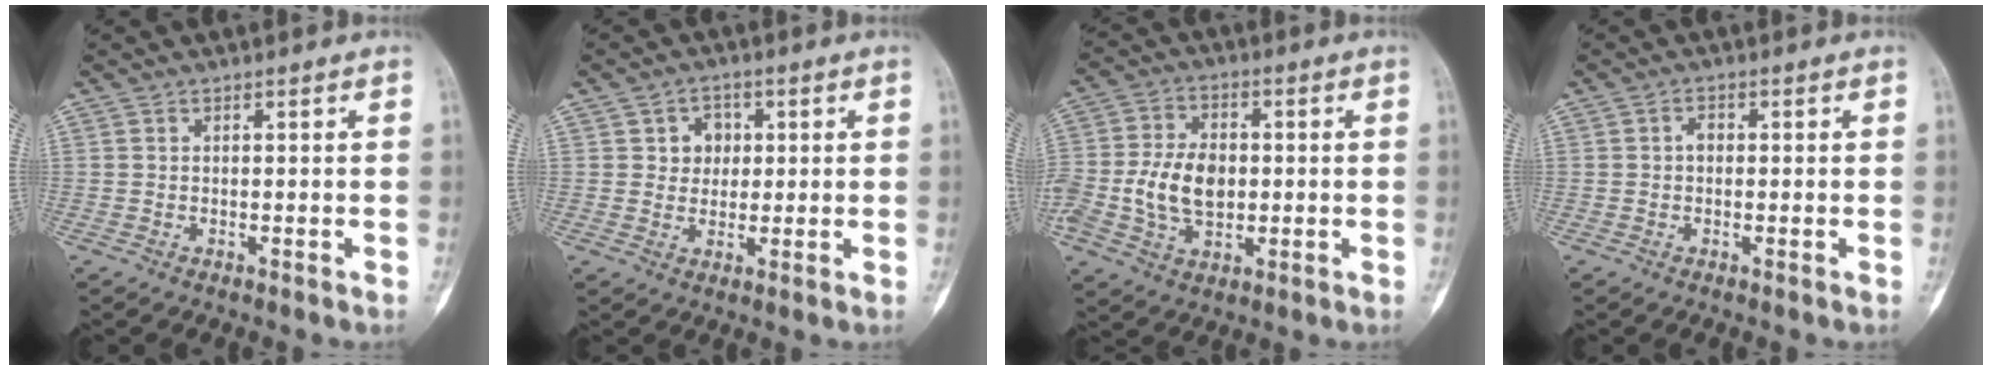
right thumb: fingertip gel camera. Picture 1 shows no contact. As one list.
[{"total": 4.9, "force": [1.0, 4.3, 2.0], "torque": [0.006, 0.003, 0.011]}, {"total": 12.1, "force": [-1.2, 8.4, 8.6], "torque": [-0.153, 0.015, -0.019]}, {"total": 1.8, "force": [-0.1, 1.4, 1.0], "torque": [-0.006, 0.005, -0.006]}]